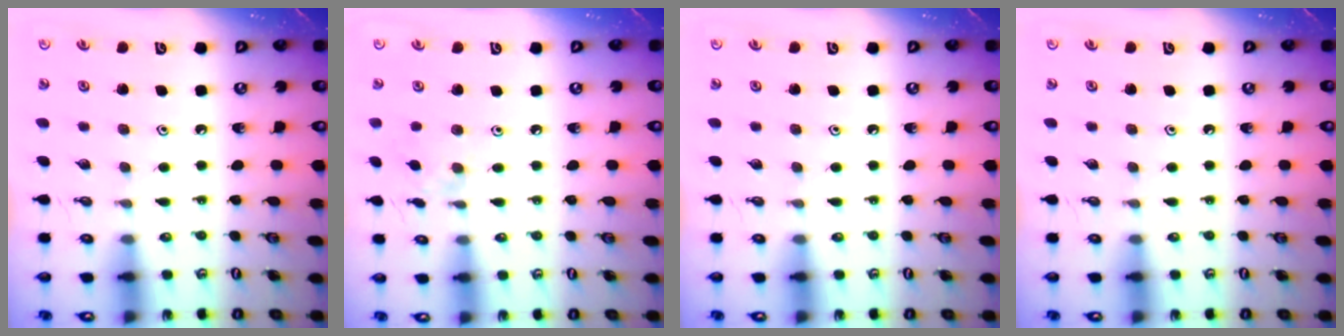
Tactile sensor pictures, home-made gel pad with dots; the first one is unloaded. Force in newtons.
{"total": 4.0, "press": 4.0, "slide": 0.5}
{"total": 0.0}
{"total": 0.0}